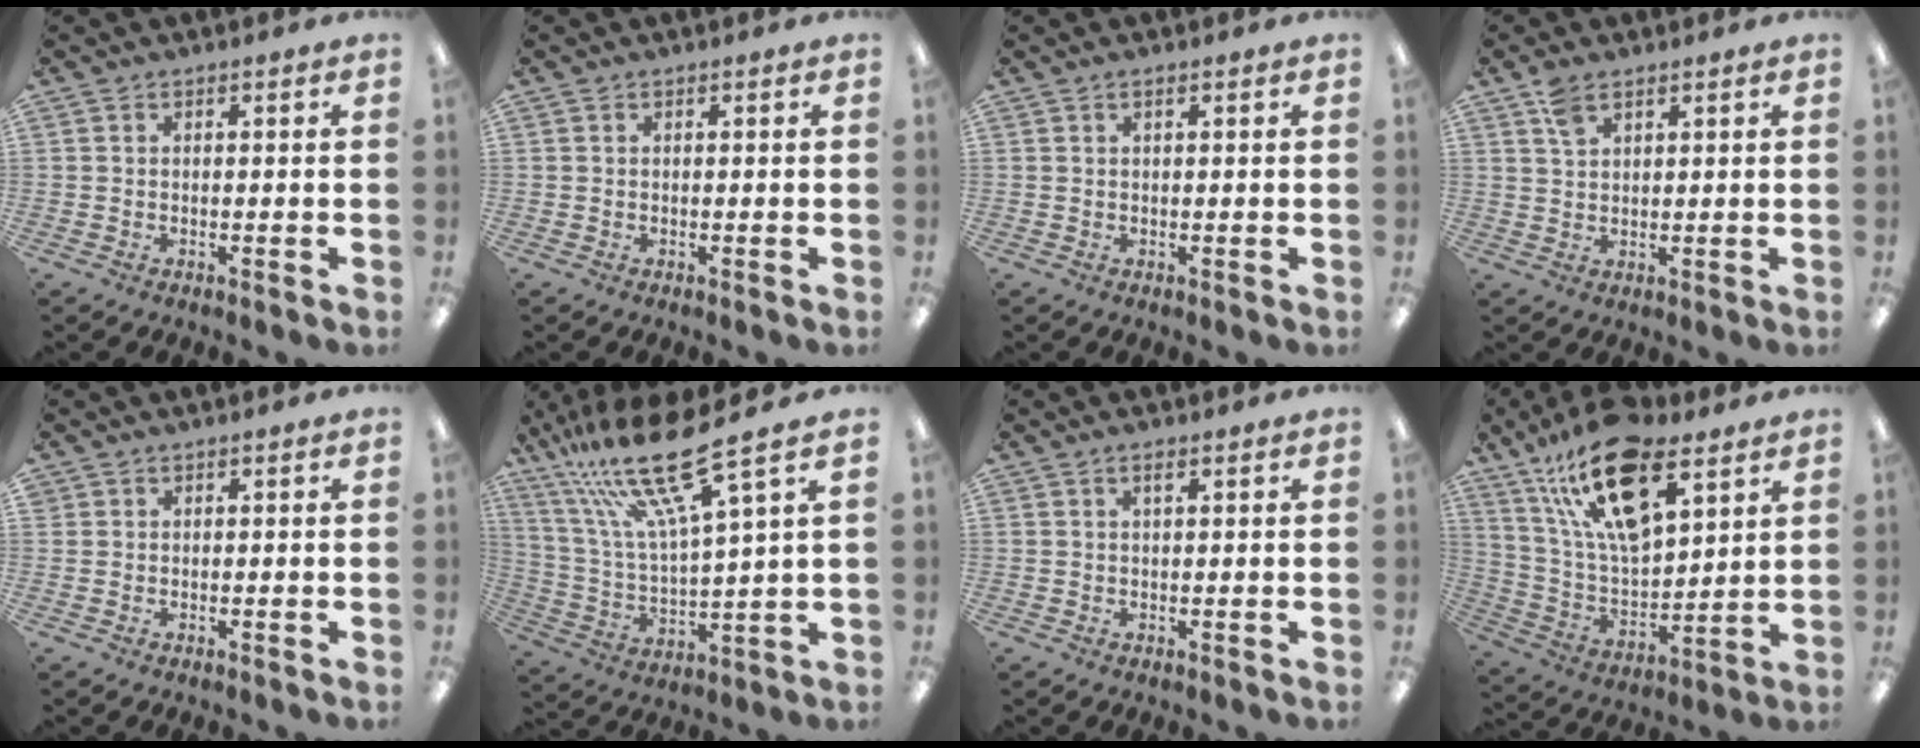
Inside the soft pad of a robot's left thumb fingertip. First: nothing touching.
{"total": 0.0}
{"total": 0.7, "force": [0.5, 0.2, 0.4], "torque": [-0.010, 0.002, 0.008]}
{"total": 3.9, "force": [2.7, 1.9, 2.1], "torque": [-0.041, -0.005, 0.049]}
{"total": 0.6, "force": [0.4, 0.4, -0.2], "torque": [0.003, 0.000, 0.008]}
{"total": 21.3, "force": [14.9, 3.8, 14.7], "torque": [-0.309, -0.086, 0.244]}
{"total": 1.3, "force": [0.8, 0.4, 0.9], "torque": [-0.013, -0.002, 0.011]}
{"total": 22.4, "force": [13.2, 10.0, 15.1], "torque": [-0.298, -0.061, 0.229]}